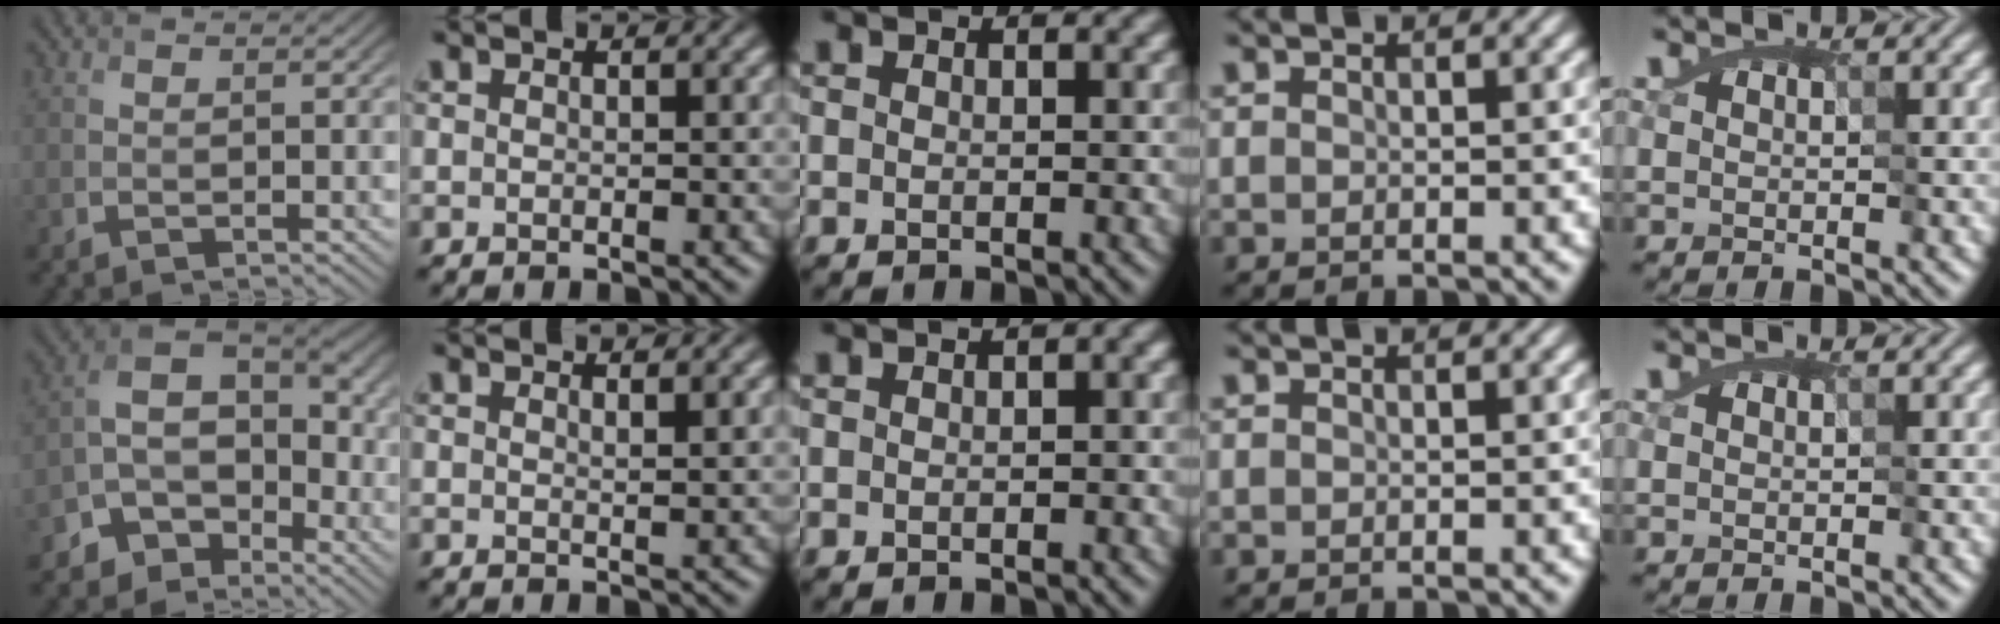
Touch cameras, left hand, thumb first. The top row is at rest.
{"thumb": {"total": 8.6, "force": [-5.0, 6.1, 3.5], "torque": [-0.066, -0.005, -0.103]}, "index": {"total": 1.2, "force": [1.0, 0.2, 0.7], "torque": [-0.002, 0.002, 0.014]}, "middle": {"total": 1.8, "force": [0.0, 0.9, 1.5], "torque": [-0.017, 0.002, 0.003]}}